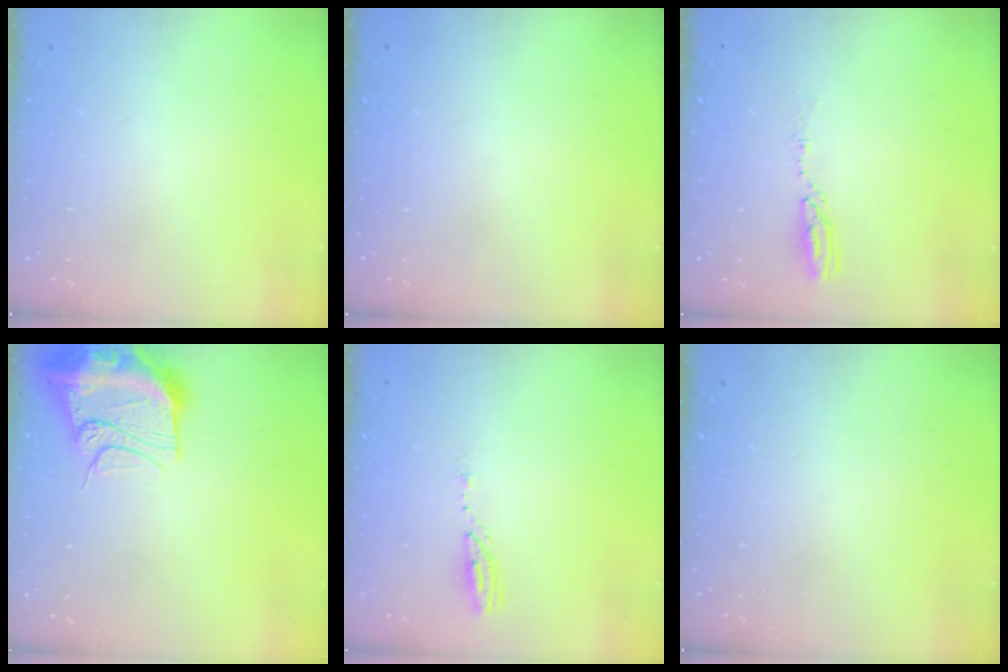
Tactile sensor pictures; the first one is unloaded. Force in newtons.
{"total": 0.0}
{"total": 3.5, "press": 3.5, "slide": 0.3}
{"total": 15.8, "press": 15.7, "slide": 1.6}
{"total": 4.1, "press": 4.1, "slide": 0.3}
{"total": 0.0}